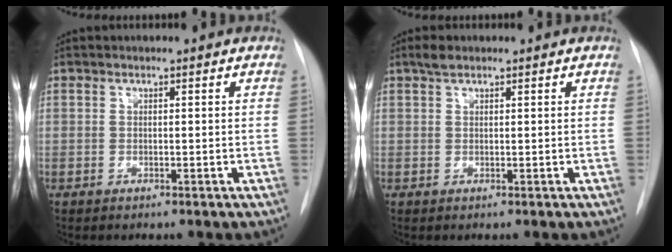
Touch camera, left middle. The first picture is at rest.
{"total": 1.6, "force": [1.2, 0.6, 0.8], "torque": [-0.017, 0.010, 0.022]}